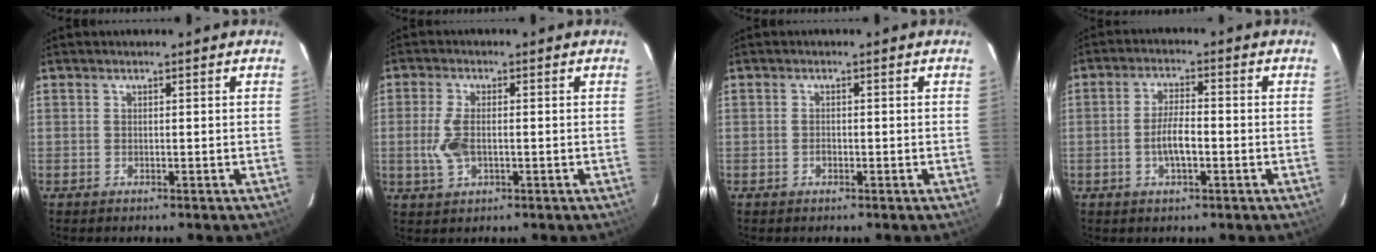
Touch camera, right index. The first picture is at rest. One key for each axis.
{"total": 5.6, "fx": -0.8, "fy": 2.8, "fz": 4.9, "tx": -0.109, "ty": -0.002, "tz": -0.014}
{"total": 1.0, "fx": -0.5, "fy": 0.7, "fz": 0.6, "tx": -0.012, "ty": 0.002, "tz": -0.009}
{"total": 5.2, "fx": -1.6, "fy": 1.7, "fz": 4.7, "tx": -0.091, "ty": 0.002, "tz": -0.026}